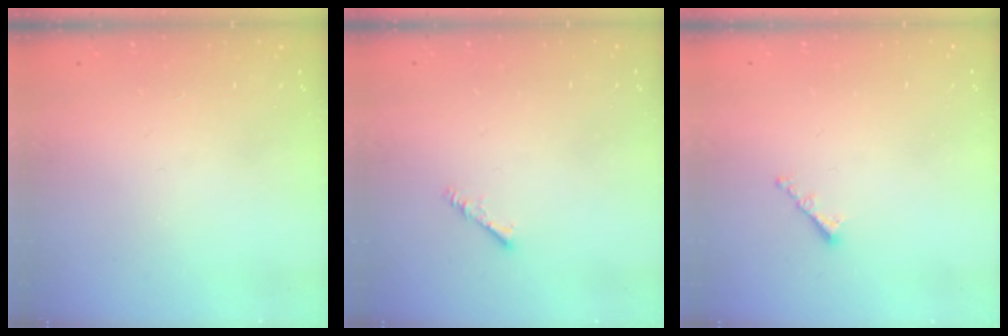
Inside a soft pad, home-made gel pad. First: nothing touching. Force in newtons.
{"total": 1.9, "press": 1.9, "slide": 0.4}
{"total": 1.2, "press": 1.1, "slide": 0.5}